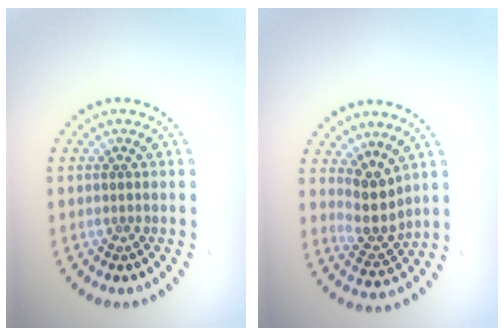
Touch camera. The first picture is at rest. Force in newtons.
{"total": 3.0, "press": 2.2, "slide": 2.0}